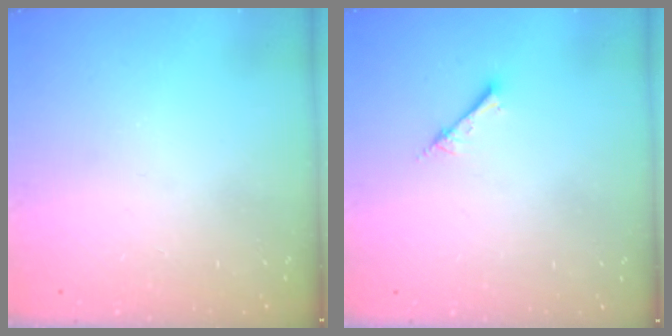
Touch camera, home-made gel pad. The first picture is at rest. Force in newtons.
{"total": 1.5, "press": 1.4, "slide": 0.2}